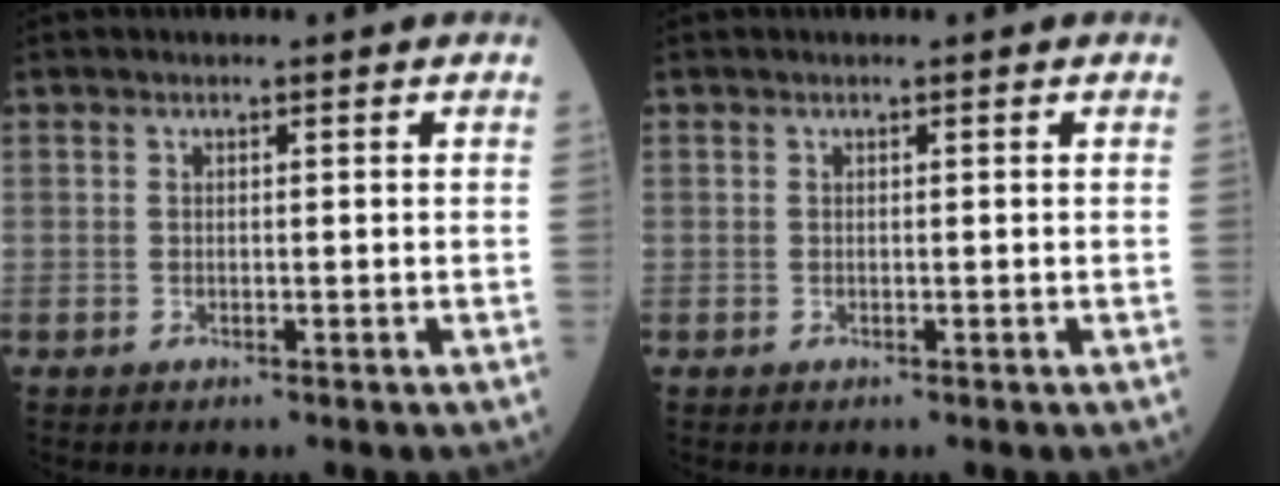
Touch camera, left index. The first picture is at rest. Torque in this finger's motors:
{"motor_torque": [0.00, 0.00, -0.03, 0.00]}